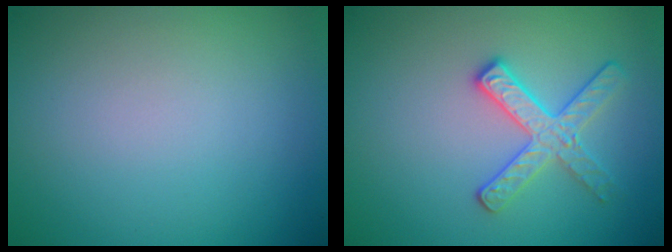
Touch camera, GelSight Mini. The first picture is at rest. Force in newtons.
{"total": 2.8, "press": 2.7, "slide": 0.6}